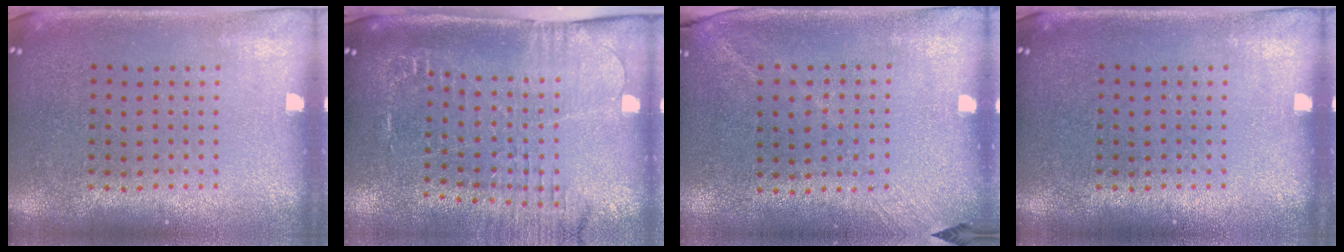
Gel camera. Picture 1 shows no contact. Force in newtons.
{"total": 1.9, "press": 1.8, "slide": 0.8}
{"total": 1.2, "press": 0.9, "slide": 0.8}
{"total": 0.0}